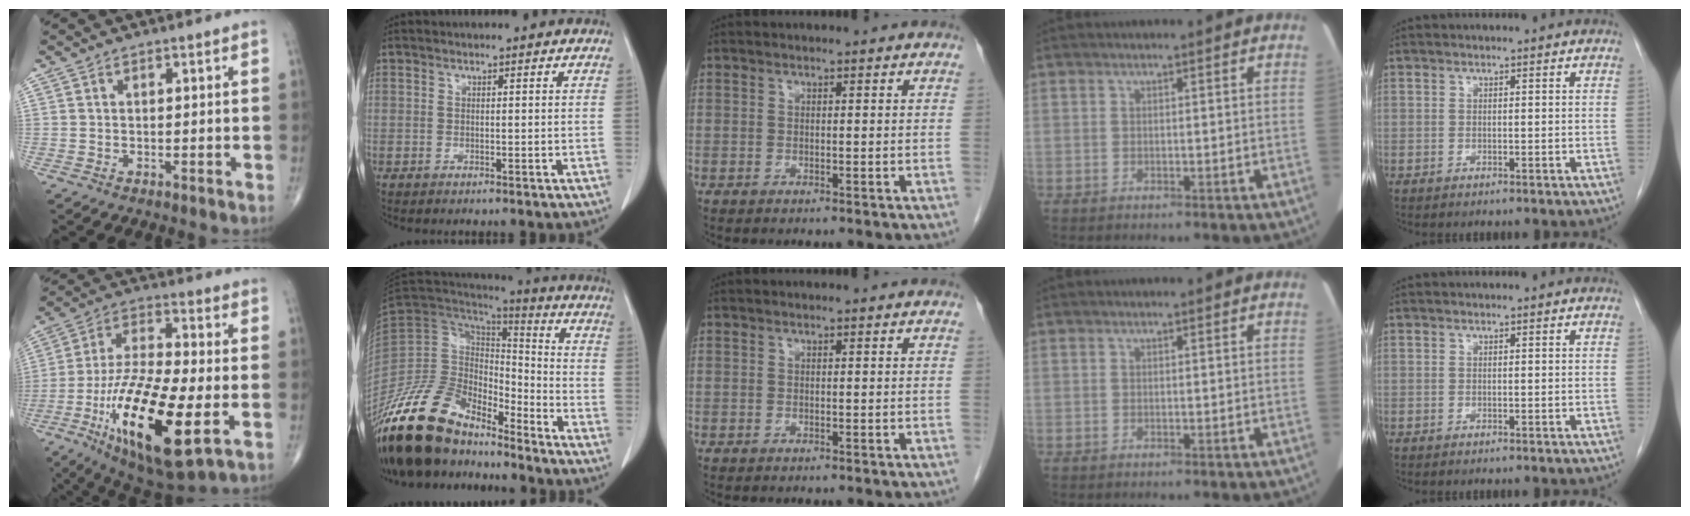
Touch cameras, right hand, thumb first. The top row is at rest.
{"thumb": {"total": 23.9, "force": [-7.0, 7.3, 21.6], "torque": [-0.434, -0.006, -0.113]}, "index": {"total": 18.5, "force": [-15.3, 7.2, 7.6], "torque": [-0.139, 0.037, -0.280]}}